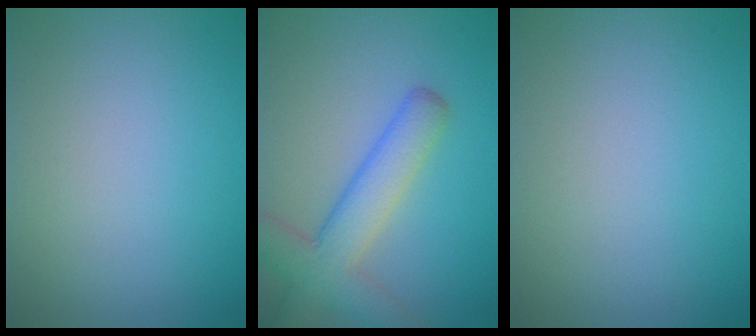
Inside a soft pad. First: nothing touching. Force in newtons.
{"total": 5.6, "press": 5.6, "slide": 0.3}
{"total": 0.0}